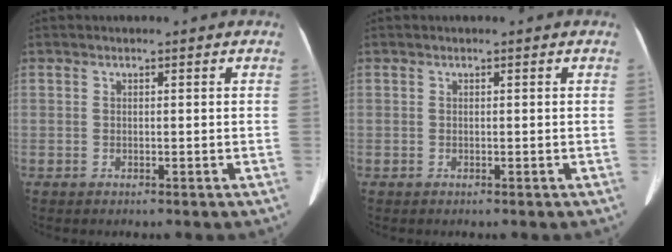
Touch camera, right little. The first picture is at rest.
{"total": 0.0}